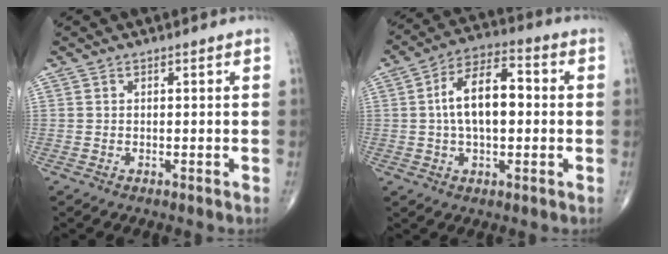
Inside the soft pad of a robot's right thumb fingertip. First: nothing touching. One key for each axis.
{"total": 12.3, "fx": 0.6, "fy": 6.4, "fz": 10.5, "tx": -0.174, "ty": 0.026, "tz": 0.001}